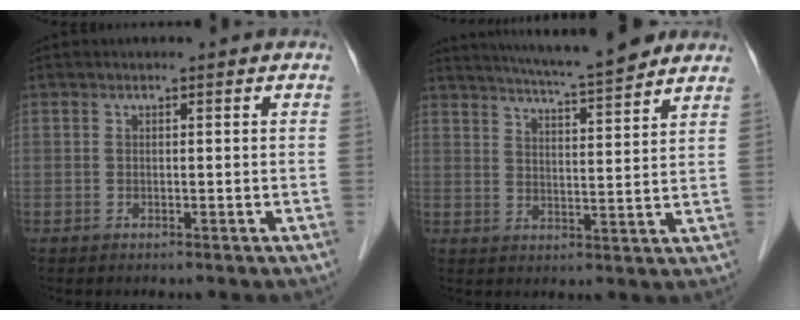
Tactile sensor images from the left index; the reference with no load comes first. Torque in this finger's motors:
{"motor_torque": [1.02, -1.12, 0.50, 0.12]}